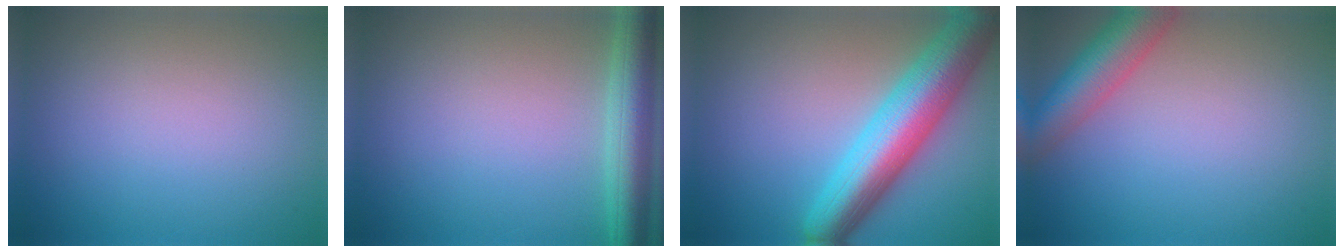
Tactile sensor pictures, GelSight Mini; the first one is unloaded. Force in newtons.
{"total": 4.9, "press": 4.9, "slide": 0.3}
{"total": 9.0, "press": 9.0, "slide": 0.3}
{"total": 5.9, "press": 5.8, "slide": 0.3}